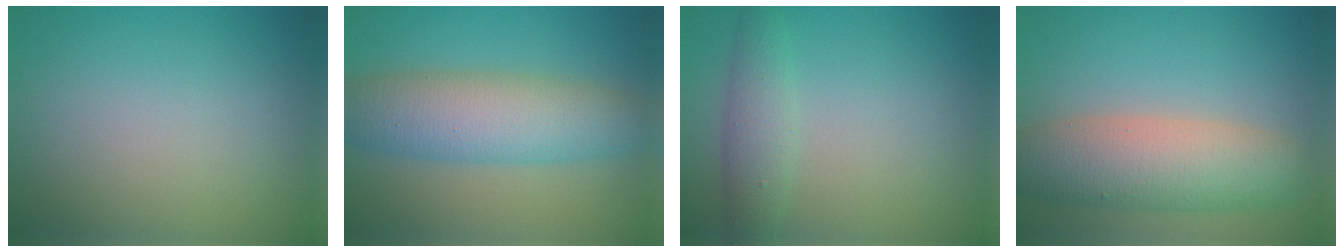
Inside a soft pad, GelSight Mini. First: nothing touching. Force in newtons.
{"total": 7.2, "press": 7.2, "slide": 0.1}
{"total": 2.8, "press": 2.8, "slide": 0.0}
{"total": 7.2, "press": 7.2, "slide": 0.3}